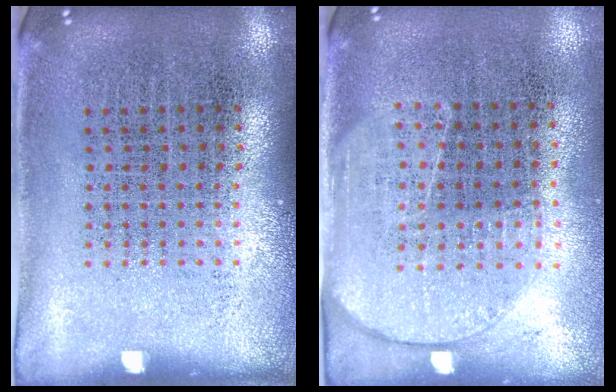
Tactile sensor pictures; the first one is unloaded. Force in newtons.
{"total": 1.9, "press": 1.5, "slide": 1.1}